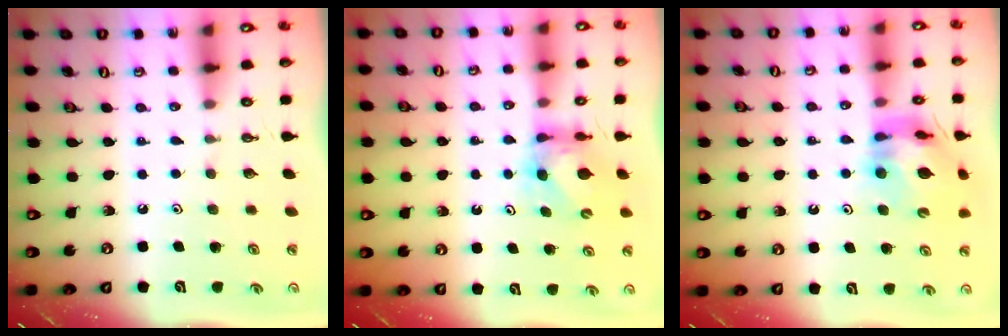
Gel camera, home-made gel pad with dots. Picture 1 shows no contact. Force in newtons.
{"total": 5.7, "press": 5.7, "slide": 0.6}
{"total": 14.0, "press": 13.9, "slide": 1.8}